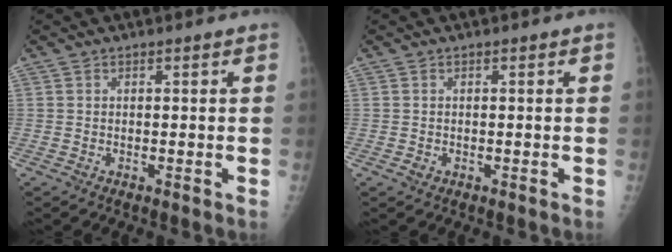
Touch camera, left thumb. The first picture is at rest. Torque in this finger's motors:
{"motor_torque": [-0.02, 0.00, 0.00, 0.00, 0.00]}